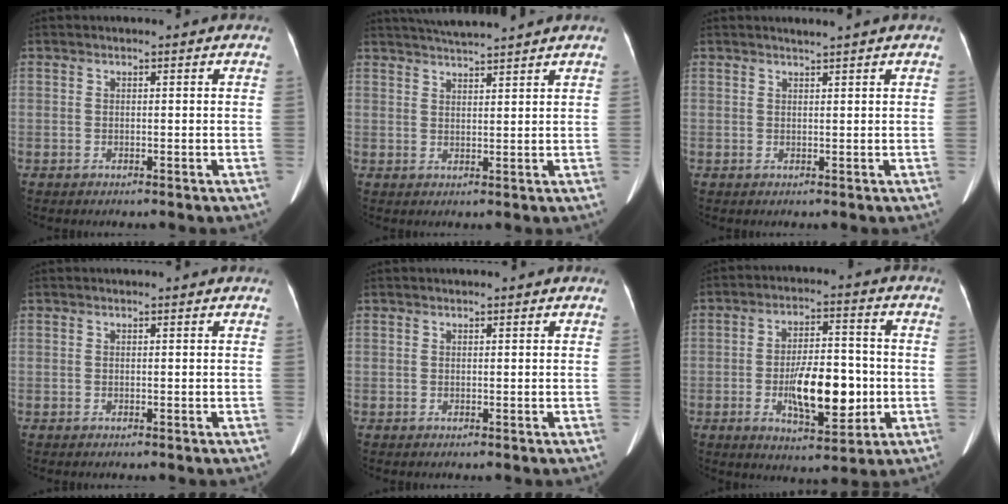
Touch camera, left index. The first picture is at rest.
{"total": 6.4, "force": [5.9, -1.0, 2.2], "torque": [-0.039, 0.018, 0.093]}
{"total": 1.2, "force": [1.0, -0.4, 0.4], "torque": [-0.010, -0.001, 0.022]}
{"total": 0.7, "force": [0.6, 0.0, 0.2], "torque": [-0.003, 0.002, 0.007]}
{"total": 1.0, "force": [0.8, 0.1, 0.5], "torque": [-0.007, 0.010, 0.012]}
{"total": 11.6, "force": [-2.4, 4.2, 10.5], "torque": [-0.182, 0.002, -0.034]}